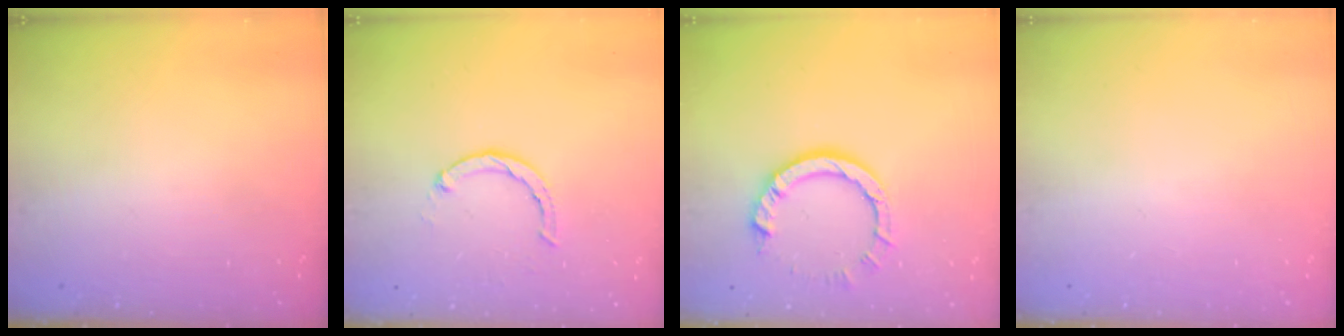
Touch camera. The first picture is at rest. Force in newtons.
{"total": 2.4, "press": 2.4, "slide": 0.4}
{"total": 9.3, "press": 9.3, "slide": 1.0}
{"total": 0.0}